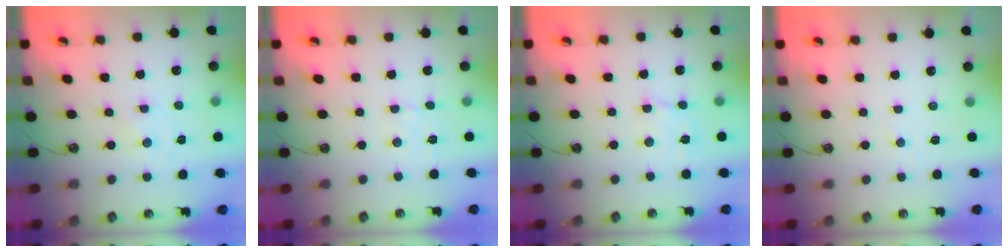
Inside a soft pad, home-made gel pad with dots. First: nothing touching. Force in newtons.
{"total": 2.9, "press": 2.9, "slide": 0.3}
{"total": 4.2, "press": 4.2, "slide": 0.3}
{"total": 2.9, "press": 2.9, "slide": 0.3}